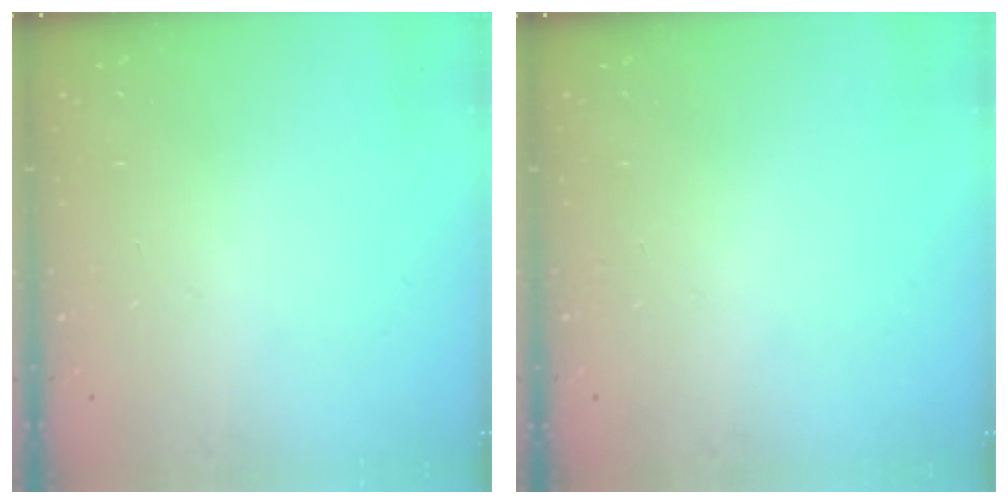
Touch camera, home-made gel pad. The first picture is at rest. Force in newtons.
{"total": 0.0}